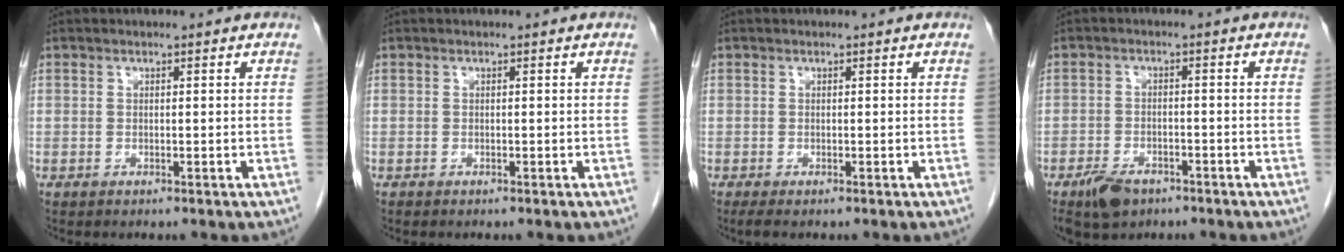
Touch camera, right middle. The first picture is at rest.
{"total": 0.0}
{"total": 1.0, "force": [-0.7, 0.1, 0.7], "torque": [-0.009, -0.003, -0.011]}
{"total": 5.3, "force": [-3.6, 2.8, 2.8], "torque": [-0.053, -0.003, -0.056]}